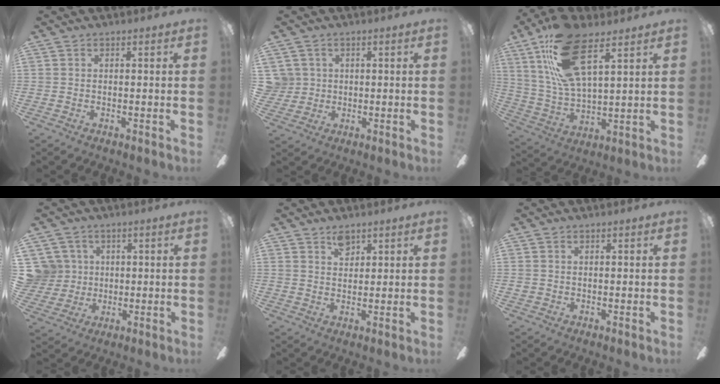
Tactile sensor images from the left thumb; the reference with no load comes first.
{"total": 4.4, "force": [1.0, 4.3, 0.5], "torque": [-0.016, 0.010, 0.021]}
{"total": 19.7, "force": [11.1, 7.8, 14.3], "torque": [-0.293, -0.028, 0.195]}
{"total": 8.4, "force": [2.3, 8.0, 1.1], "torque": [-0.052, -0.002, 0.051]}
{"total": 3.9, "force": [2.7, 2.2, 1.8], "torque": [-0.014, -0.009, 0.046]}
{"total": 0.8, "force": [0.2, 0.6, 0.4], "torque": [-0.008, 0.004, 0.003]}